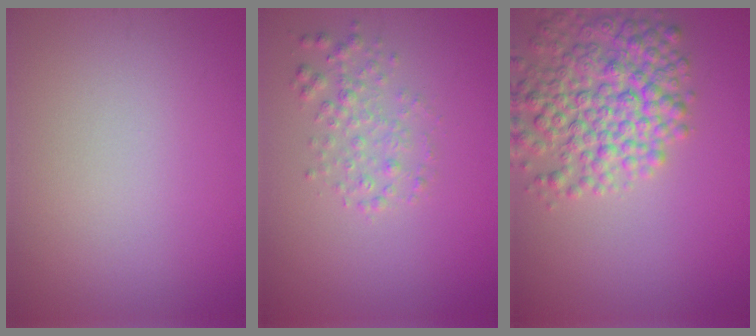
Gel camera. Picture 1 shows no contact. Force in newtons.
{"total": 2.1, "press": 2.1, "slide": 0.0}
{"total": 7.1, "press": 7.1, "slide": 0.3}